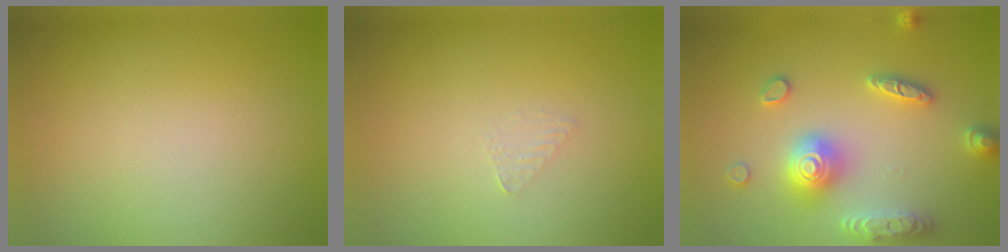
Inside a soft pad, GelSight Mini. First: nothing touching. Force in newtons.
{"total": 0.8, "press": 0.8, "slide": 0.1}
{"total": 5.3, "press": 5.3, "slide": 0.8}